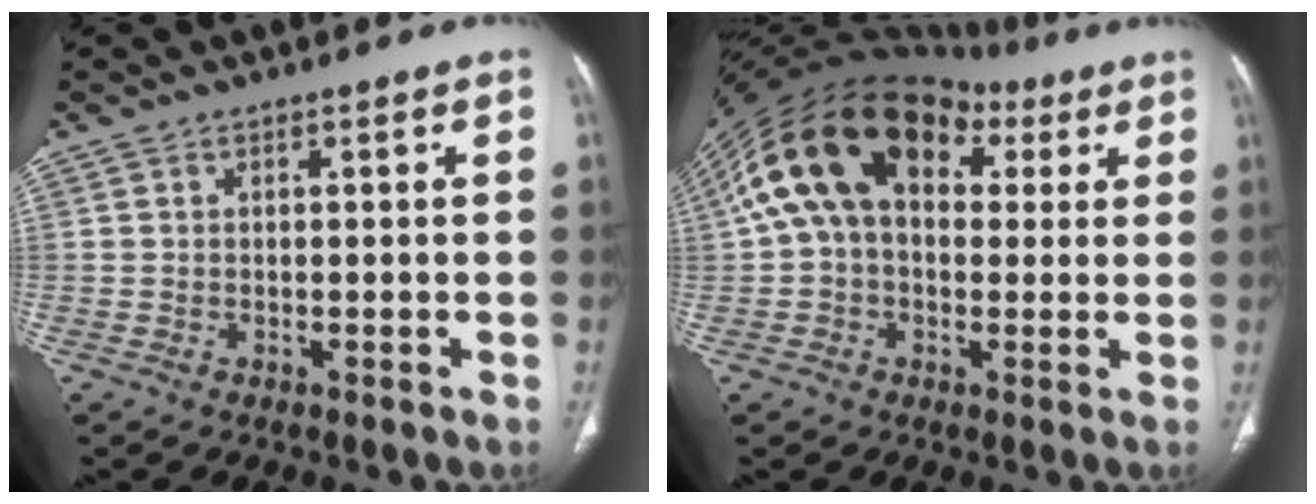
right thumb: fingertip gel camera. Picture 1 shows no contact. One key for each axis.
{"total": 20.1, "fx": 5.8, "fy": 13.2, "fz": 14.1, "tx": -0.241, "ty": 0.057, "tz": 0.087}